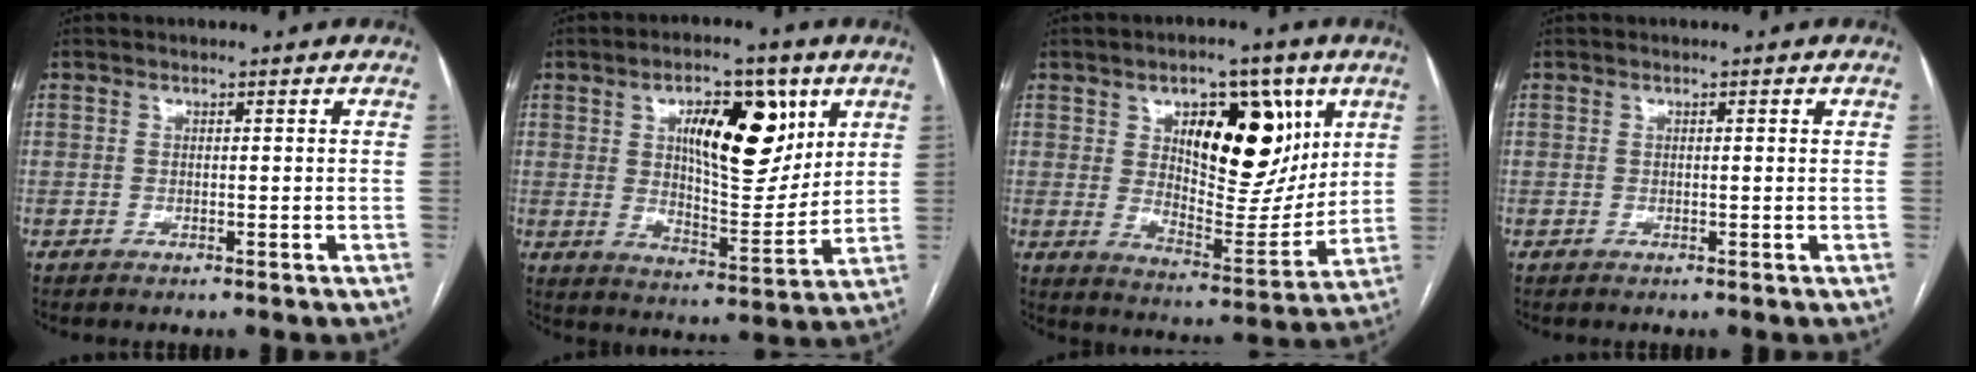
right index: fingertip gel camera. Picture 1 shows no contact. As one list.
[{"total": 14.1, "force": [5.6, 5.4, 11.8], "torque": [-0.178, 0.007, 0.096]}, {"total": 16.2, "force": [6.3, 7.2, 13.1], "torque": [-0.182, 0.003, 0.108]}, {"total": 0.6, "force": [0.3, 0.0, 0.5], "torque": [-0.009, 0.001, 0.002]}]